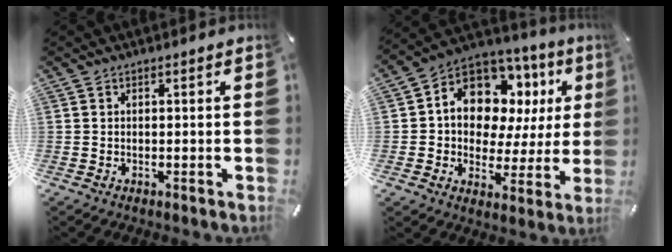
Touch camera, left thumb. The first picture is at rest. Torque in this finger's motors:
{"motor_torque": [2.51, 2.50, 0.78, 0.34, 0.17]}